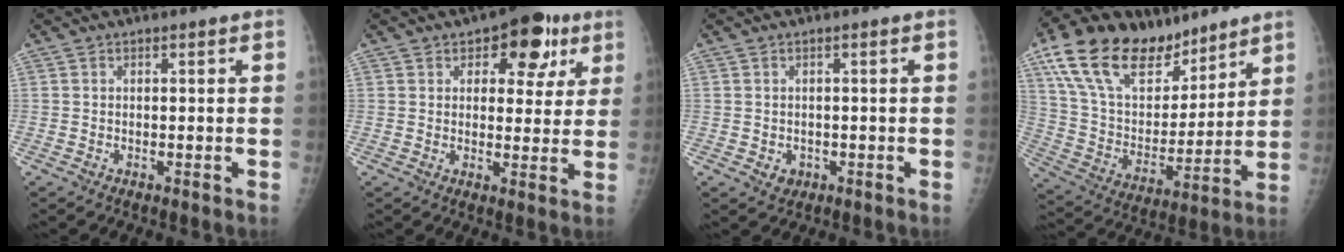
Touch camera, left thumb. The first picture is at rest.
{"total": 10.4, "force": [5.1, 6.1, 6.7], "torque": [-0.035, -0.012, 0.062]}
{"total": 2.4, "force": [-0.9, 2.0, 1.0], "torque": [-0.006, 0.003, -0.006]}
{"total": 23.2, "force": [15.0, 12.4, 12.6], "torque": [-0.199, -0.037, 0.276]}